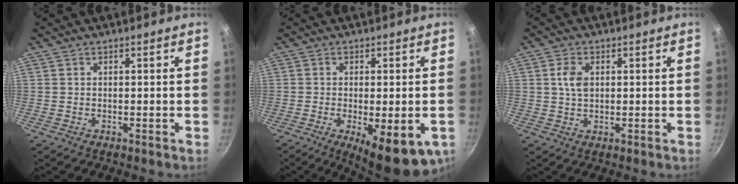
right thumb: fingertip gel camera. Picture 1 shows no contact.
{"total": 12.2, "force": [-4.3, 3.9, 10.7], "torque": [-0.133, -0.006, -0.052]}
{"total": 3.9, "force": [0.8, 2.5, 2.9], "torque": [-0.051, 0.002, 0.013]}